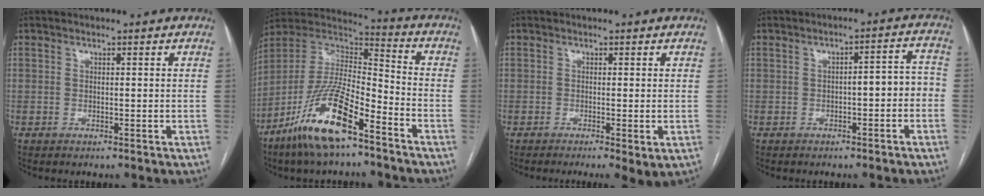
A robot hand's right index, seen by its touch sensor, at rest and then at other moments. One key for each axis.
{"total": 16.8, "fx": -10.4, "fy": 3.9, "fz": 12.6, "tx": -0.260, "ty": -0.007, "tz": -0.194}
{"total": 3.6, "fx": -1.6, "fy": 0.7, "fz": 3.2, "tx": -0.039, "ty": -0.012, "tz": -0.021}
{"total": 4.8, "fx": -1.4, "fy": 1.6, "fz": 4.3, "tx": -0.053, "ty": 0.031, "tz": -0.016}